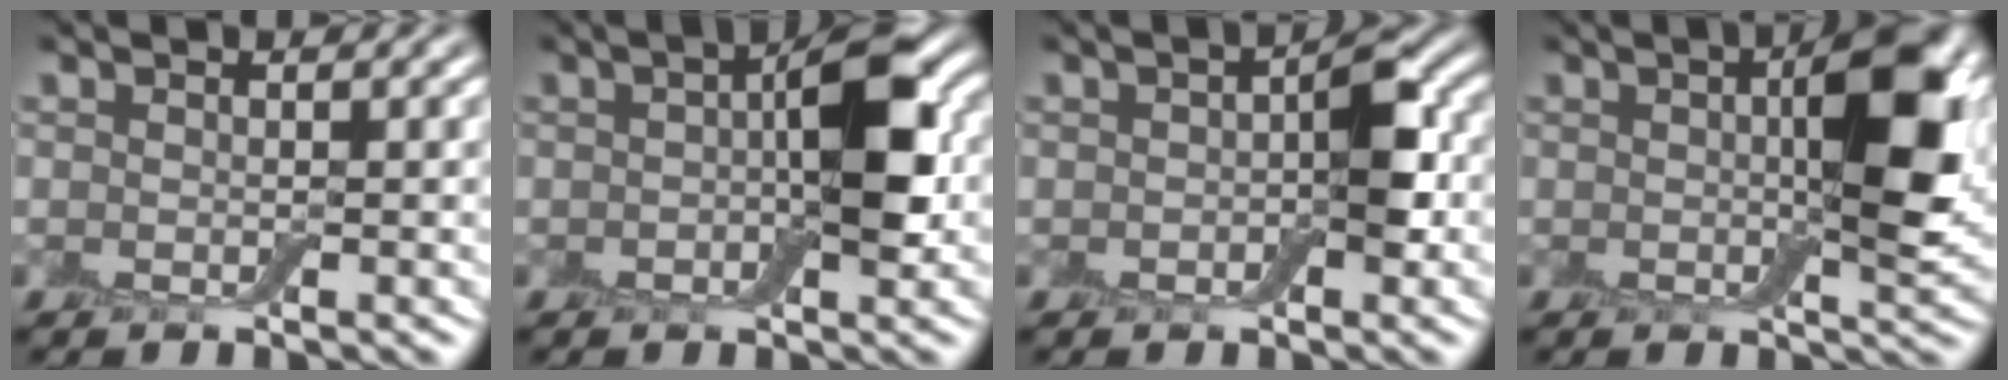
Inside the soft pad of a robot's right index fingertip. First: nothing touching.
{"total": 5.8, "force": [0.3, 2.2, 5.4], "torque": [-0.079, 0.011, -0.002]}
{"total": 3.7, "force": [0.0, 2.0, 3.1], "torque": [-0.040, 0.005, -0.003]}
{"total": 6.4, "force": [0.9, 2.2, 5.9], "torque": [-0.089, 0.006, 0.014]}